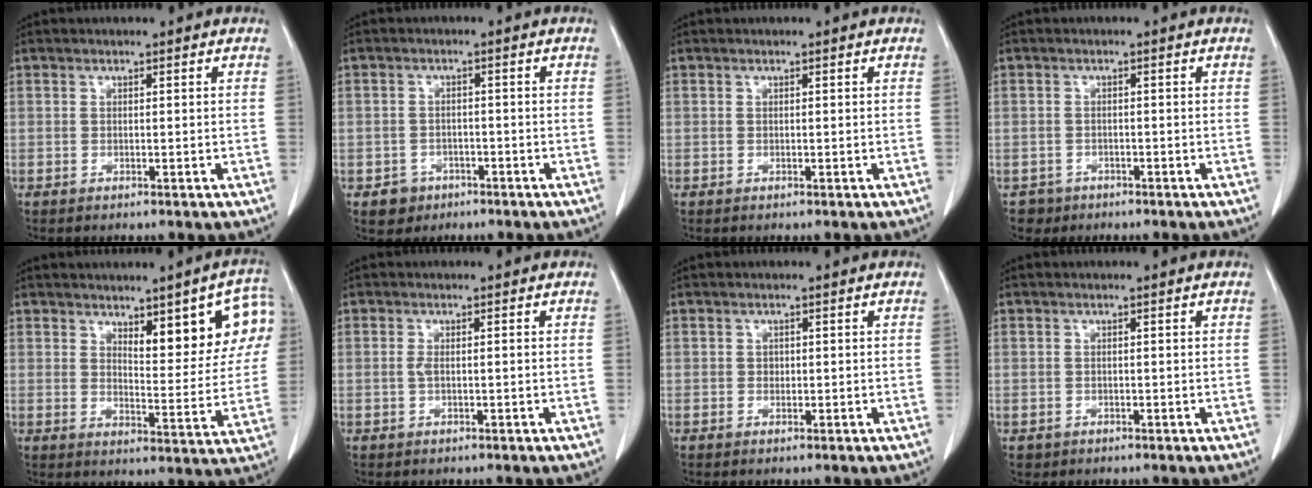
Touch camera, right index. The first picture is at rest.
{"total": 3.5, "force": [-1.7, 3.0, 0.2], "torque": [0.002, 0.014, -0.021]}
{"total": 0.0}
{"total": 2.5, "force": [-1.4, 2.0, -0.5], "torque": [0.005, 0.010, -0.024]}
{"total": 11.3, "force": [5.4, 3.0, 9.4], "torque": [-0.108, 0.001, 0.073]}
{"total": 1.2, "force": [-0.1, 0.3, 1.2], "torque": [-0.025, 0.000, -0.002]}
{"total": 0.6, "force": [0.0, 0.5, 0.2], "torque": [0.001, 0.002, 0.000]}
{"total": 0.9, "force": [-0.3, 0.9, -0.1], "torque": [-0.003, 0.006, -0.003]}